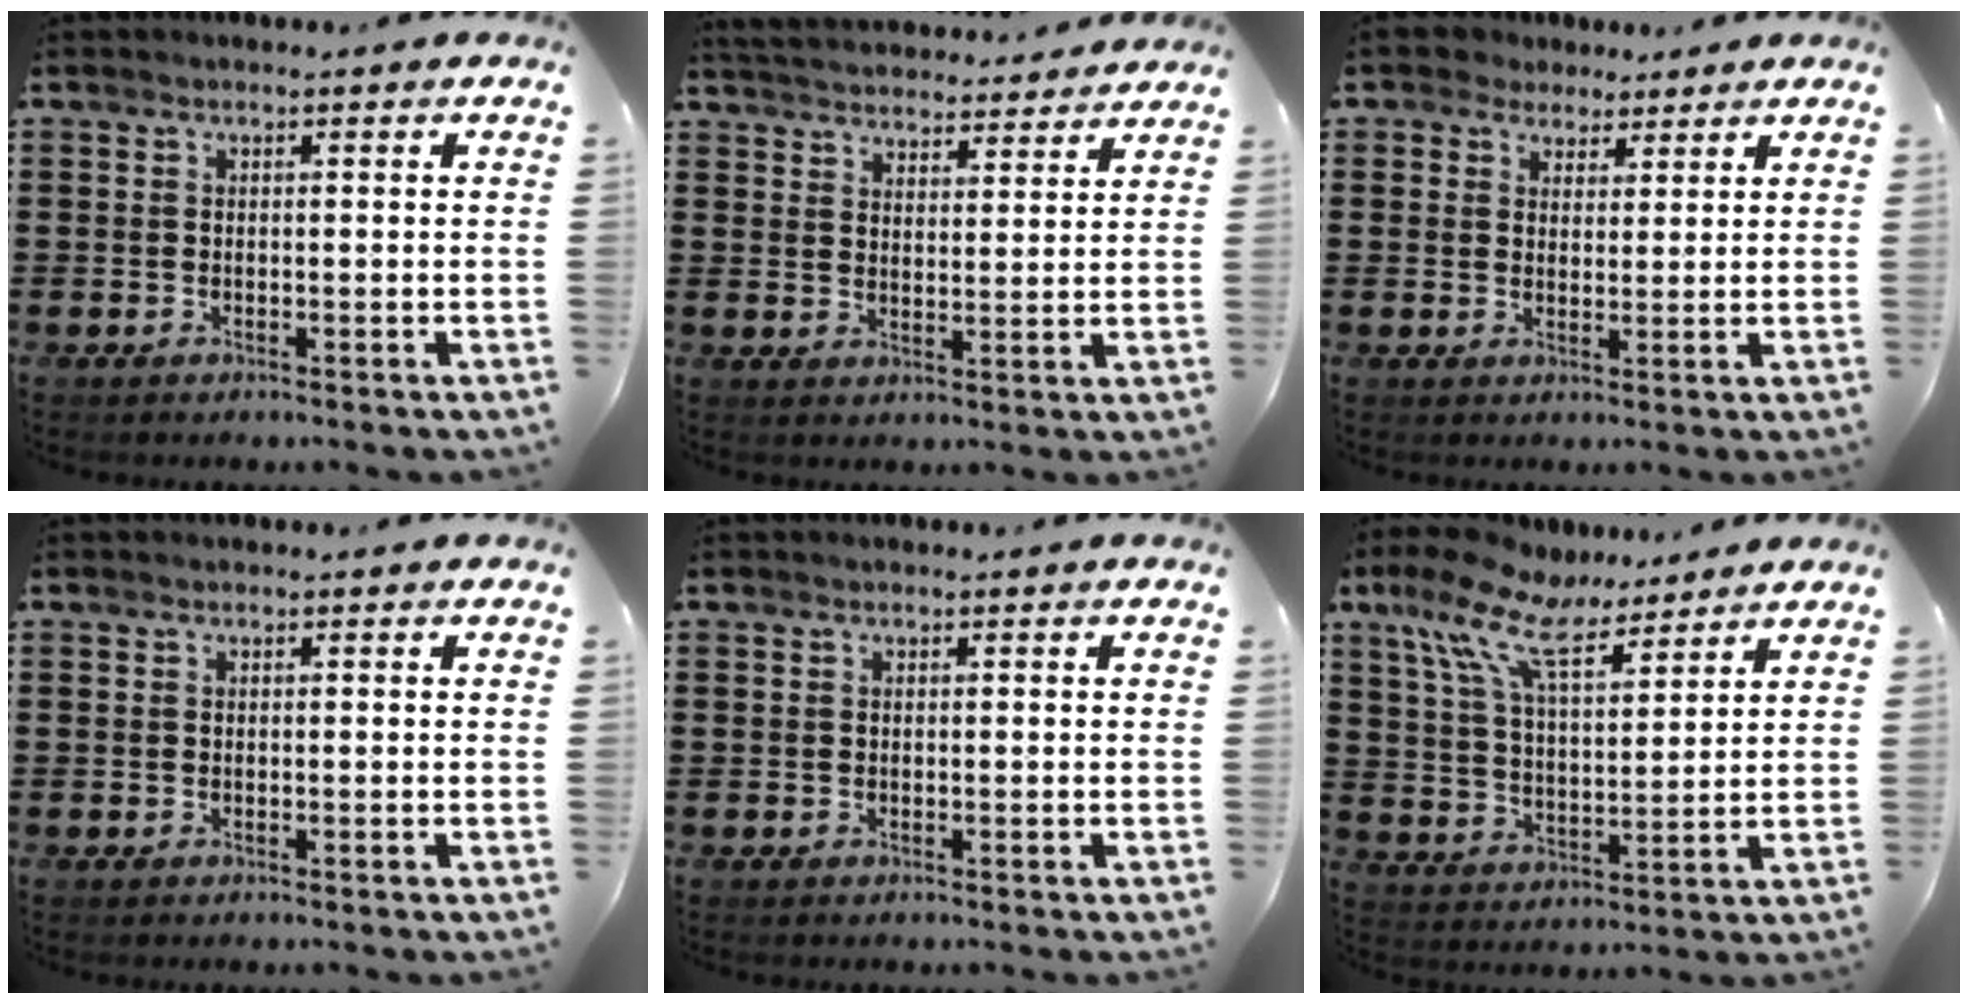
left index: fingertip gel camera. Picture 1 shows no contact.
{"total": 4.1, "force": [4.1, 0.2, 0.0], "torque": [-0.018, -0.023, 0.073]}
{"total": 3.3, "force": [2.4, 2.3, 0.1], "torque": [-0.019, 0.013, 0.044]}
{"total": 0.0}
{"total": 0.0}
{"total": 10.7, "force": [7.9, 3.2, 6.4], "torque": [-0.150, -0.018, 0.143]}